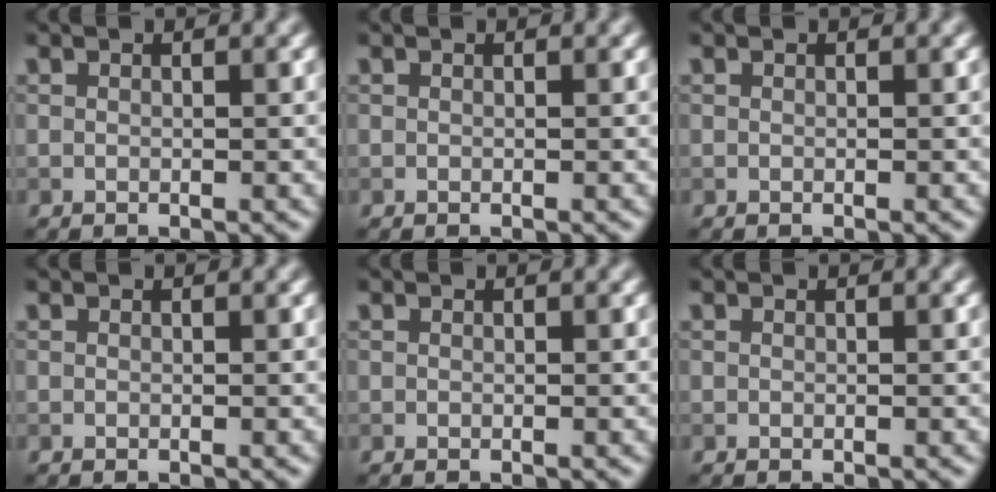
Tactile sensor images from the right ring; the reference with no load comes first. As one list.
[{"total": 0.0}, {"total": 0.0}, {"total": 0.0}, {"total": 0.0}, {"total": 0.0}]